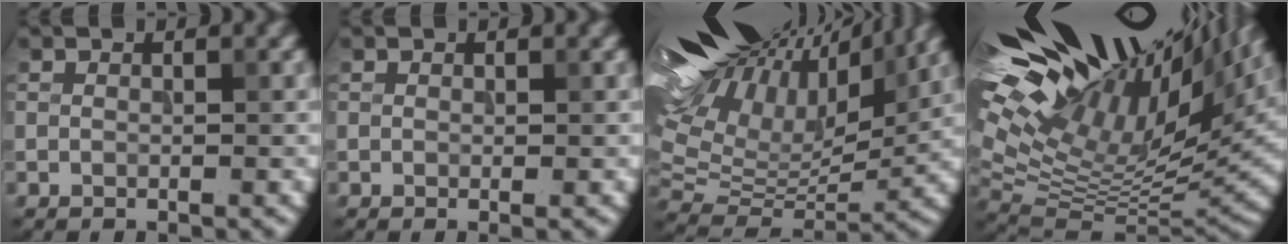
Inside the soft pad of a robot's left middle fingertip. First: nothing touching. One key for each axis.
{"total": 0.0}
{"total": 19.3, "fx": 10.4, "fy": 8.7, "fz": 13.7, "tx": -0.284, "ty": 0.079, "tz": 0.176}
{"total": 19.5, "fx": 10.9, "fy": 6.7, "fz": 14.7, "tx": -0.232, "ty": 0.058, "tz": 0.185}